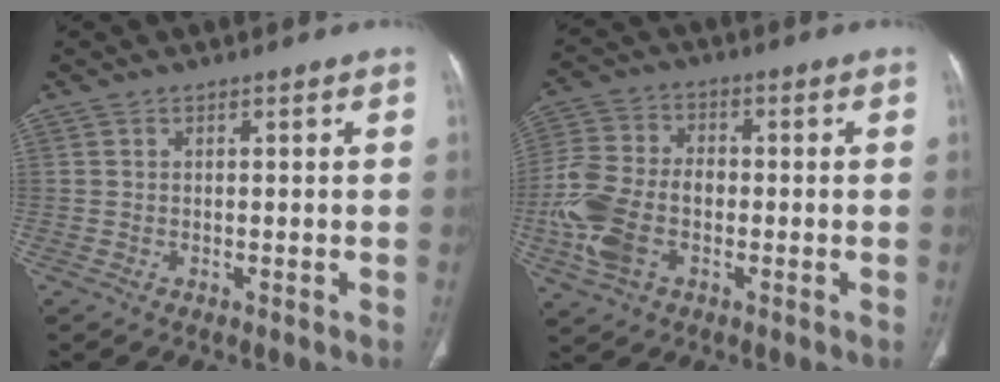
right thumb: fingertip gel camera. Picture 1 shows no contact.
{"total": 13.6, "force": [-3.1, 8.9, 9.8], "torque": [-0.216, 0.021, -0.062]}